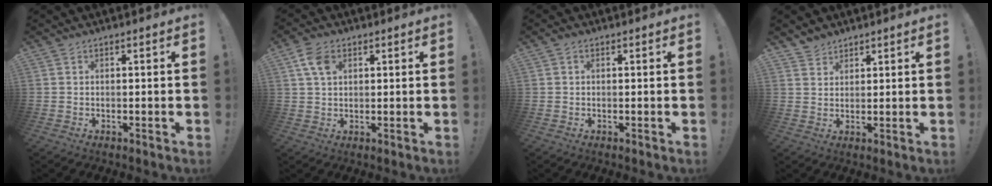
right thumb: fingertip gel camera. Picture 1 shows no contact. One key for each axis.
{"total": 6.2, "fx": 2.4, "fy": 4.1, "fz": 4.0, "tx": -0.086, "ty": 0.004, "tz": 0.049}
{"total": 0.7, "fx": 0.0, "fy": 0.5, "fz": 0.5, "tx": -0.004, "ty": 0.001, "tz": -0.002}
{"total": 3.7, "fx": 3.2, "fy": 1.8, "fz": 0.1, "tx": 0.005, "ty": -0.022, "tz": 0.061}